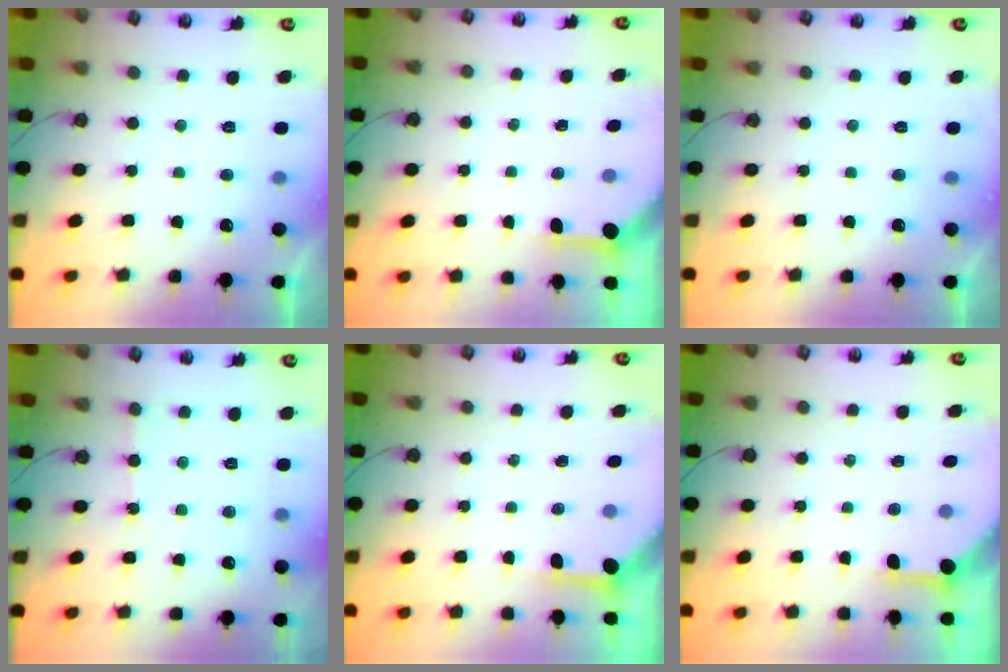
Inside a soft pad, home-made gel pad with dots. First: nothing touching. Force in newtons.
{"total": 3.5, "press": 3.4, "slide": 0.3}
{"total": 0.0}
{"total": 2.4, "press": 2.3, "slide": 0.3}
{"total": 3.9, "press": 3.8, "slide": 0.4}
{"total": 3.9, "press": 3.9, "slide": 0.4}